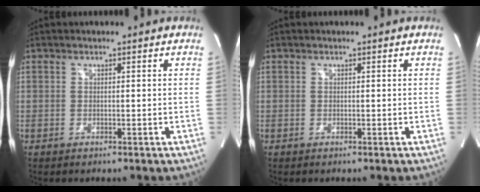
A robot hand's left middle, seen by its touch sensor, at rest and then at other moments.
{"total": 0.0}